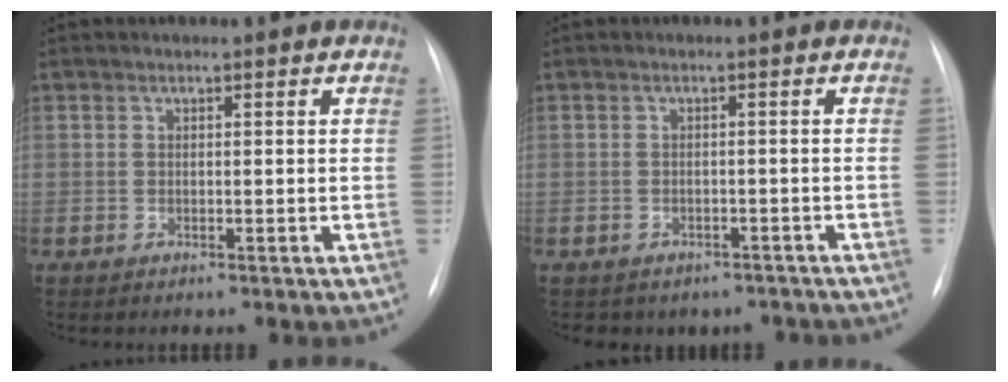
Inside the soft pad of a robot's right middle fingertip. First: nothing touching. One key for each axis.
{"total": 6.0, "fx": -4.8, "fy": 3.6, "fz": 0.4, "tx": 0.003, "ty": 0.017, "tz": -0.051}